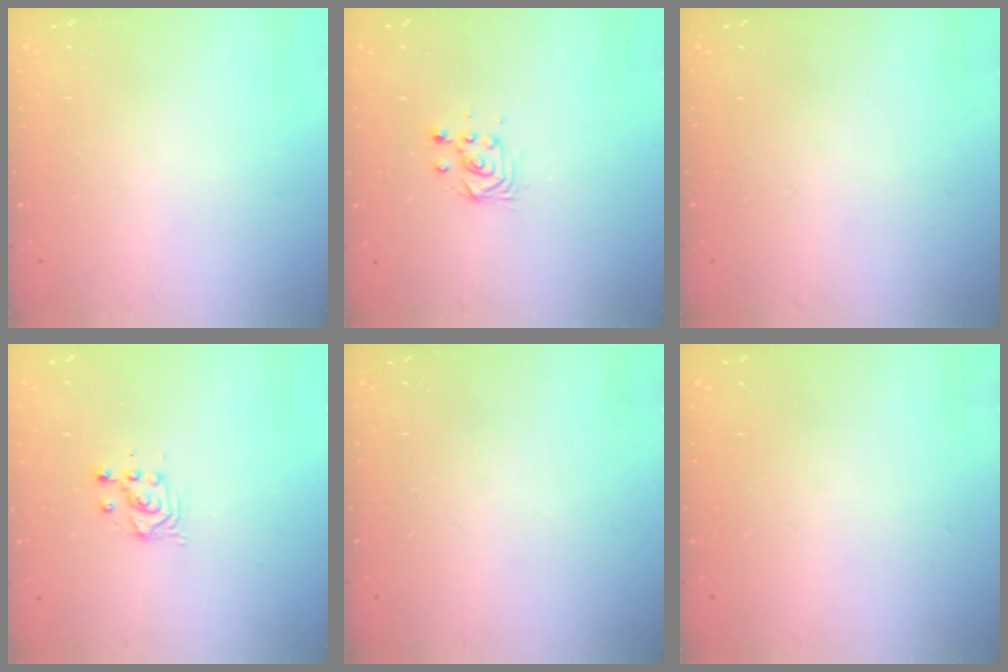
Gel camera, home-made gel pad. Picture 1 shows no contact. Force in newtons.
{"total": 3.7, "press": 3.7, "slide": 0.3}
{"total": 0.0}
{"total": 2.8, "press": 2.8, "slide": 0.1}
{"total": 0.0}
{"total": 0.0}